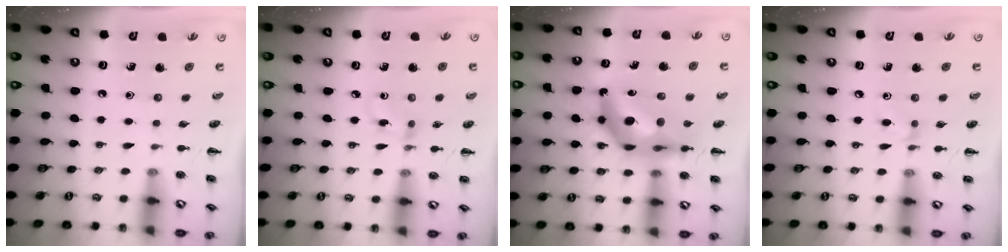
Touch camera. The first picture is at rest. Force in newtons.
{"total": 4.1, "press": 3.9, "slide": 1.3}
{"total": 13.1, "press": 12.5, "slide": 4.0}
{"total": 5.5, "press": 5.2, "slide": 1.8}